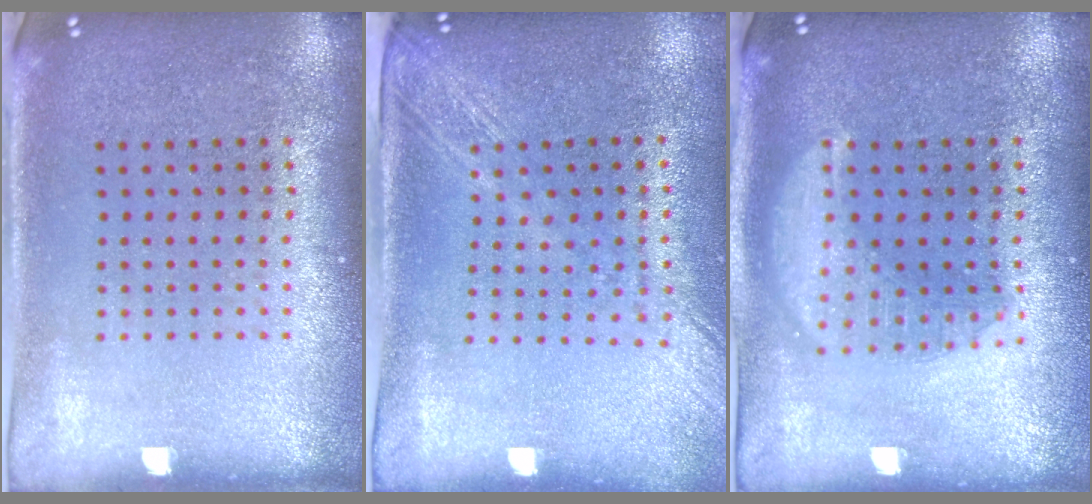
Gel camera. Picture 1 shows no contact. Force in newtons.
{"total": 2.0, "press": 1.6, "slide": 1.2}
{"total": 3.1, "press": 3.1, "slide": 0.5}